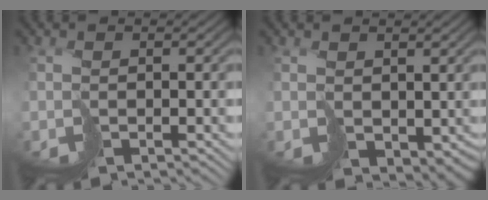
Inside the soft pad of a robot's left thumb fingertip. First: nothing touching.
{"total": 3.1, "force": [1.0, 2.1, 2.0], "torque": [-0.043, -0.015, 0.030]}